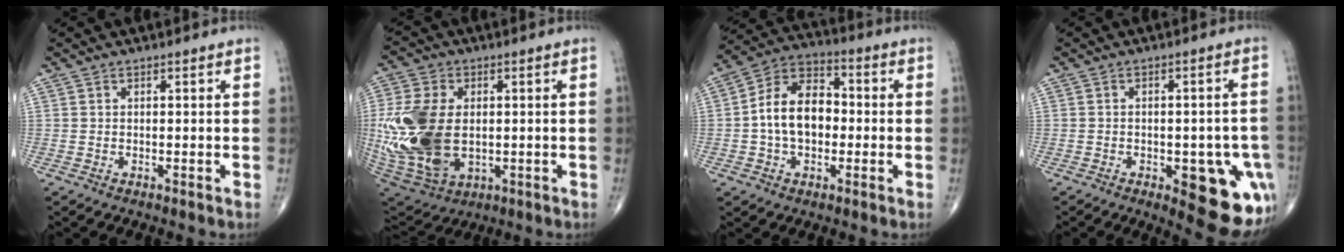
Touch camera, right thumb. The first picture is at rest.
{"total": 22.6, "force": [-0.7, 14.4, 17.4], "torque": [-0.398, -0.018, 0.010]}
{"total": 12.8, "force": [-0.7, 8.6, 9.5], "torque": [-0.149, 0.035, -0.024]}
{"total": 15.2, "force": [-5.7, 6.6, 12.5], "torque": [-0.095, 0.017, -0.053]}